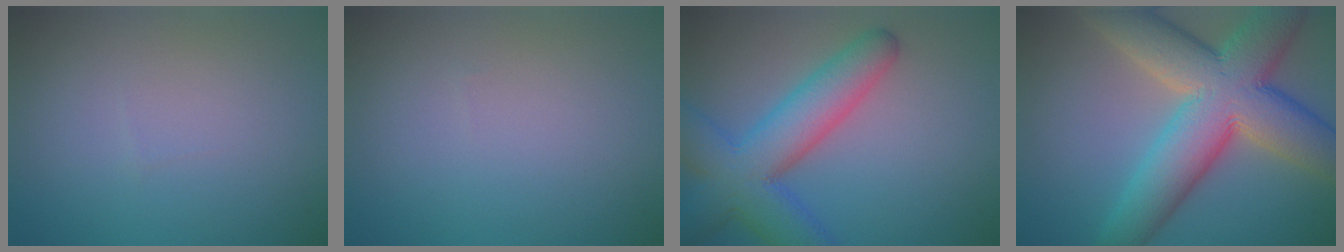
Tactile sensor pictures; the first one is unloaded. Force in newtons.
{"total": 0.0}
{"total": 8.3, "press": 8.3, "slide": 0.4}
{"total": 12.6, "press": 12.5, "slide": 0.7}